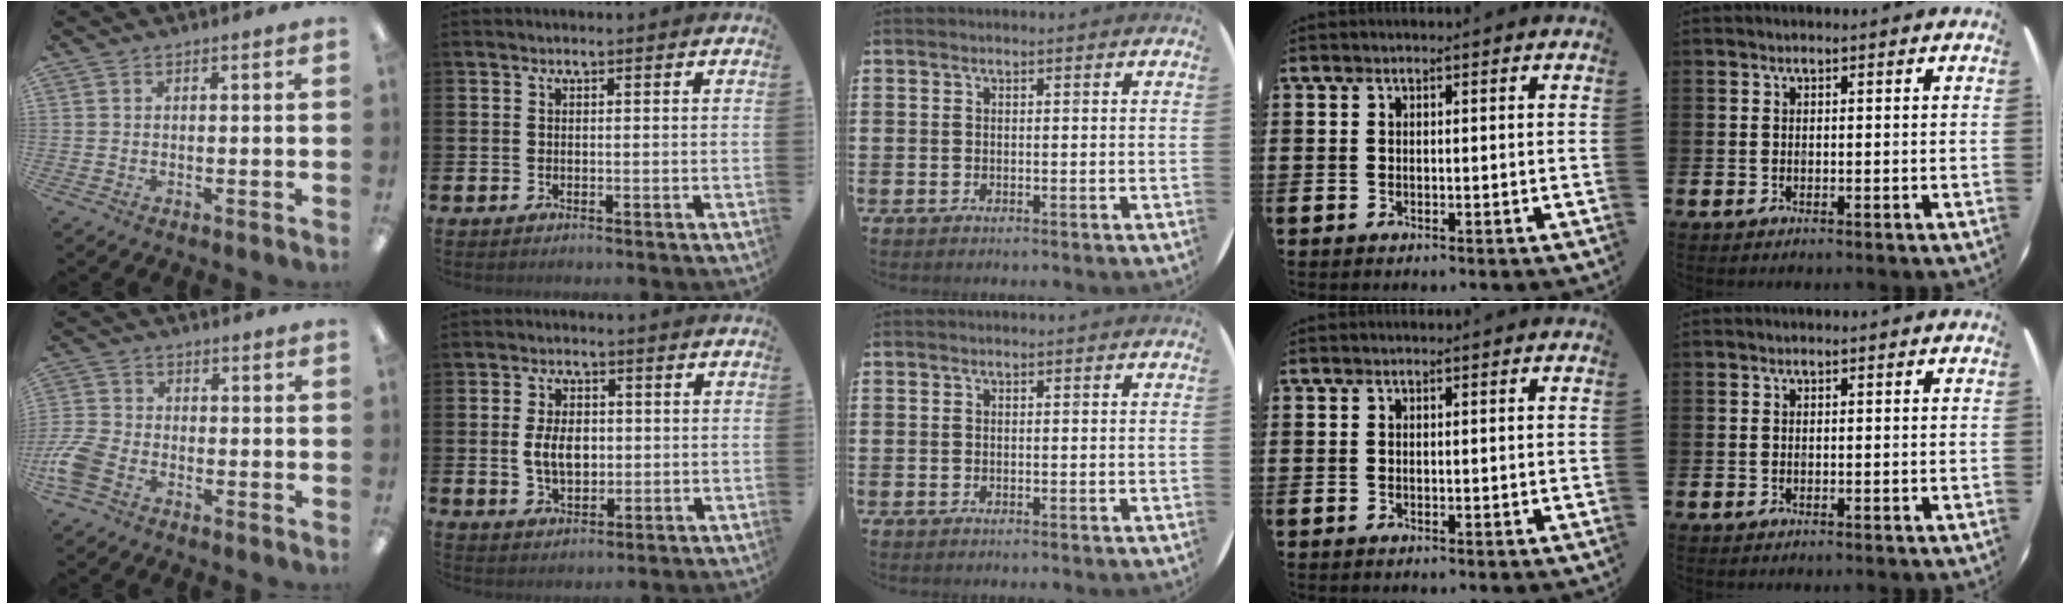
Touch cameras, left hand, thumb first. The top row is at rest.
{"thumb": {"total": 7.5, "force": [-3.5, 4.9, 4.5], "torque": [-0.106, 0.012, -0.066]}, "index": {"total": 5.3, "force": [0.4, 3.3, 4.1], "torque": [-0.061, 0.004, 0.001]}}